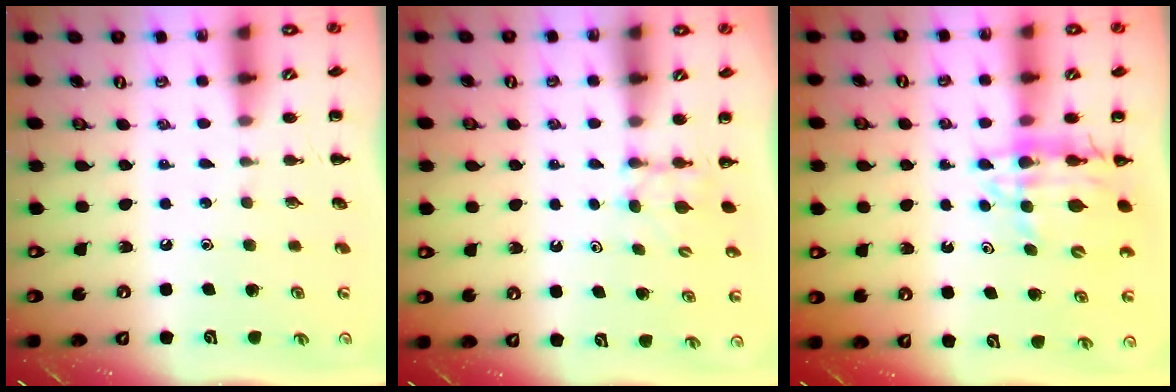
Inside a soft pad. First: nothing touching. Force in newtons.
{"total": 3.5, "press": 3.2, "slide": 1.4}
{"total": 11.3, "press": 10.7, "slide": 3.7}